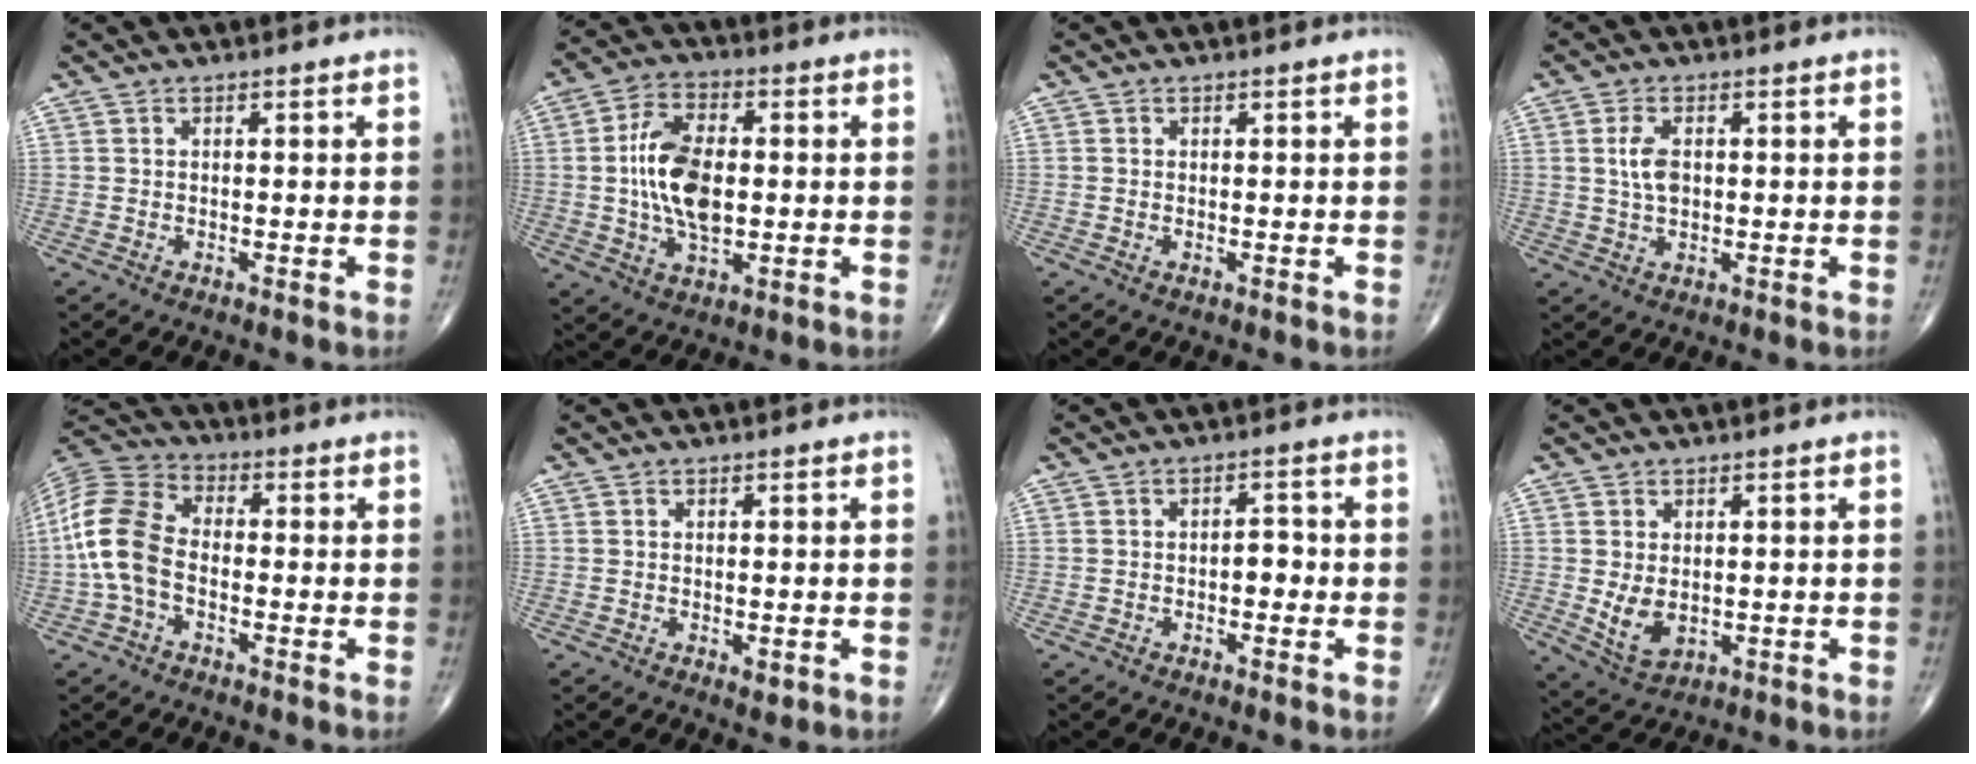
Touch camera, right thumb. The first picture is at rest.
{"total": 12.7, "force": [0.2, 6.8, 10.8], "torque": [-0.197, 0.006, 0.004]}
{"total": 0.0}
{"total": 4.3, "force": [0.7, 2.4, 3.6], "torque": [-0.071, -0.001, 0.014]}
{"total": 12.0, "force": [-1.9, 7.5, 9.2], "torque": [-0.194, 0.033, -0.050]}
{"total": 1.3, "force": [-0.3, 0.8, 1.1], "torque": [-0.013, -0.004, -0.002]}
{"total": 2.7, "force": [-0.6, 1.6, 2.0], "torque": [-0.012, 0.010, -0.013]}
{"total": 5.6, "force": [-0.1, 3.7, 4.2], "torque": [-0.068, -0.013, 0.013]}